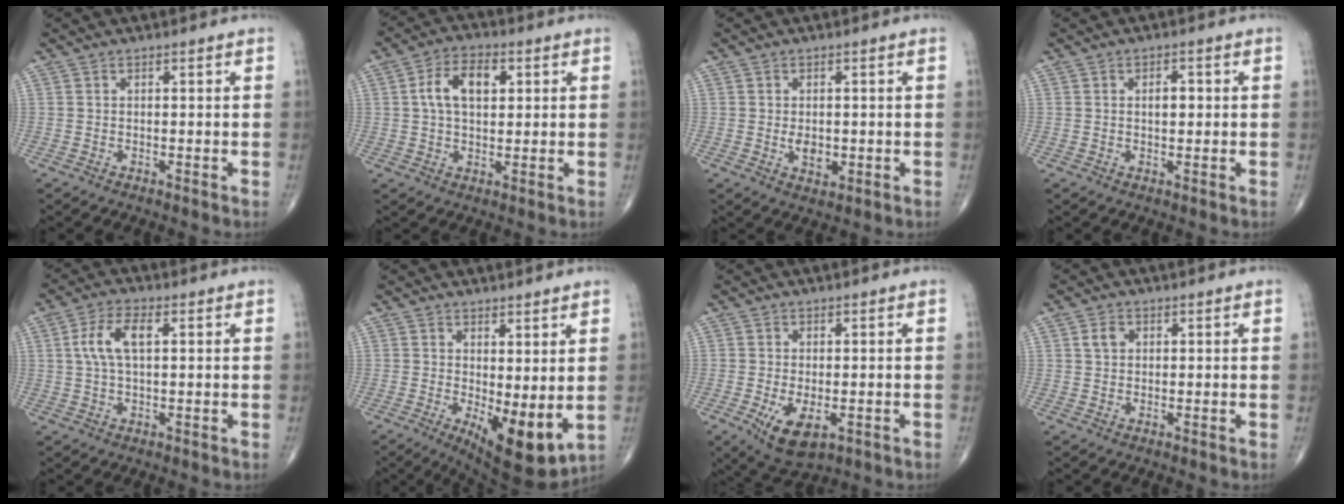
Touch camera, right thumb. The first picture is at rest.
{"total": 8.2, "force": [1.9, 4.8, 6.4], "torque": [-0.105, 0.012, 0.030]}
{"total": 3.3, "force": [-0.3, 2.1, 2.6], "torque": [-0.034, -0.004, -0.001]}
{"total": 2.6, "force": [0.2, 1.5, 2.1], "torque": [-0.024, 0.003, 0.003]}
{"total": 6.6, "force": [1.4, 2.9, 5.8], "torque": [-0.124, 0.013, 0.027]}
{"total": 9.9, "force": [-0.7, 3.7, 9.2], "torque": [-0.132, -0.026, 0.002]}
{"total": 7.2, "force": [-2.3, 3.5, 5.8], "torque": [-0.098, -0.011, -0.030]}
{"total": 2.4, "force": [0.7, 1.9, 1.4], "torque": [-0.020, 0.004, 0.013]}